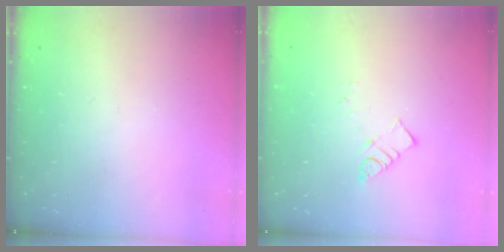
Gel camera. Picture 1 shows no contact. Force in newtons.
{"total": 3.4, "press": 3.4, "slide": 0.2}